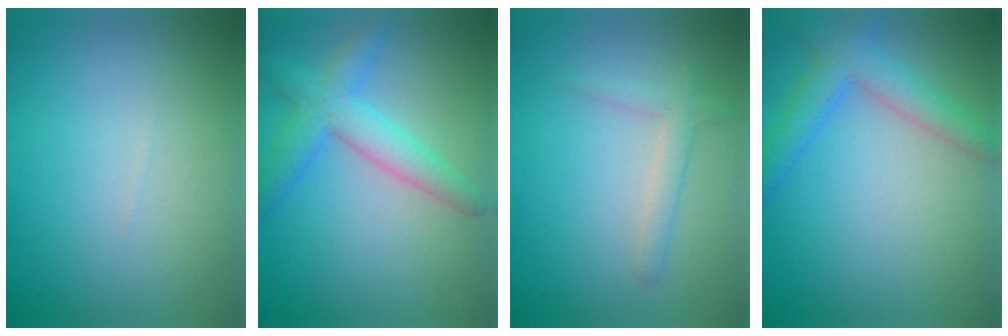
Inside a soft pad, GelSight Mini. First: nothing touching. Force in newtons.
{"total": 2.9, "press": 2.9, "slide": 0.2}
{"total": 1.8, "press": 1.7, "slide": 0.1}
{"total": 3.6, "press": 3.6, "slide": 0.2}